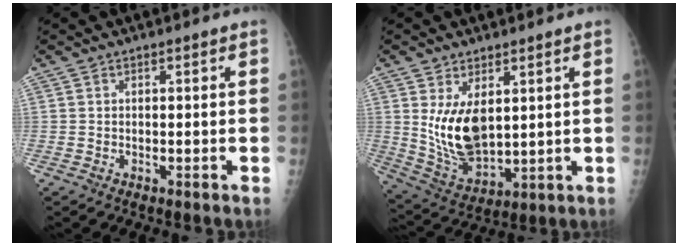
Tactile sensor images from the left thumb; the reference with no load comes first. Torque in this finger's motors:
{"motor_torque": [0.35, 0.82, 0.40, -0.06, 0.11]}